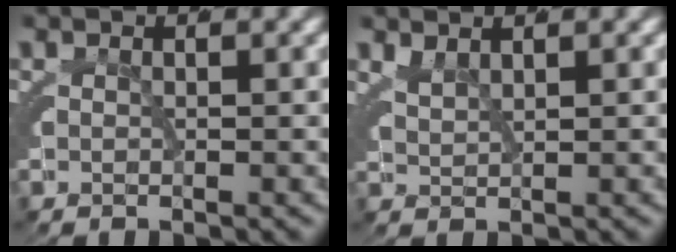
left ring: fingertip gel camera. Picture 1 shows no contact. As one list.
[{"total": 1.5, "force": [1.4, -0.4, 0.4], "torque": [-0.006, -0.003, 0.034]}]